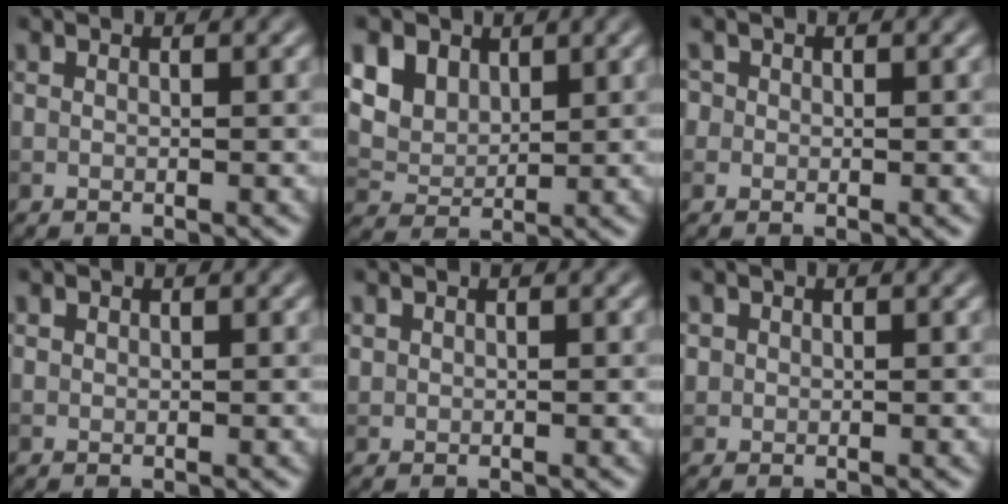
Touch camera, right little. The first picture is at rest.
{"total": 8.1, "force": [4.3, 5.7, 3.9], "torque": [-0.106, 0.013, 0.076]}
{"total": 1.3, "force": [0.4, 1.3, 0.3], "torque": [0.000, 0.002, -0.003]}
{"total": 0.6, "force": [0.4, 0.4, 0.0], "torque": [0.003, -0.002, 0.009]}
{"total": 0.6, "force": [0.4, 0.5, 0.0], "torque": [0.002, -0.003, 0.012]}
{"total": 0.9, "force": [0.2, 0.8, 0.0], "torque": [0.008, -0.005, 0.006]}